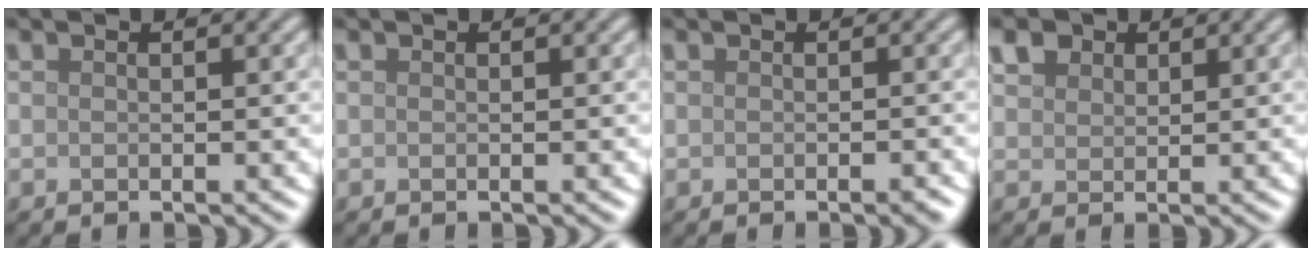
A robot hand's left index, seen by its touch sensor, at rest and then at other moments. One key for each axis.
{"total": 0.0}
{"total": 0.8, "fx": -0.4, "fy": 0.1, "fz": 0.7, "tx": -0.008, "ty": -0.001, "tz": -0.006}
{"total": 2.3, "fx": 1.4, "fy": 1.6, "fz": 0.8, "tx": -0.023, "ty": 0.008, "tz": 0.028}